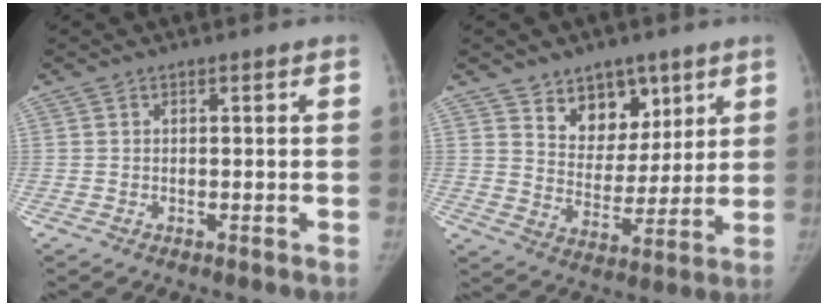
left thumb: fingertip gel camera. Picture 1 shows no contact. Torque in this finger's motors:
{"motor_torque": [0.68, 0.12, -0.04, -0.06, 0.00]}